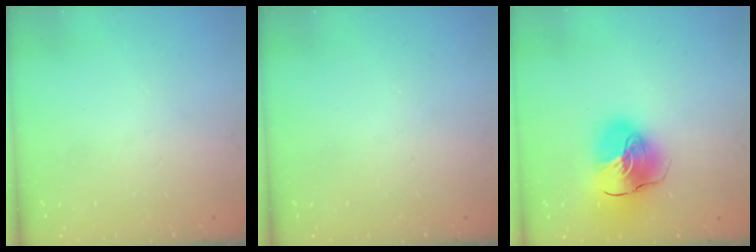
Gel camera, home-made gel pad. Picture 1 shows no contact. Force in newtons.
{"total": 0.0}
{"total": 16.2, "press": 16.0, "slide": 2.3}